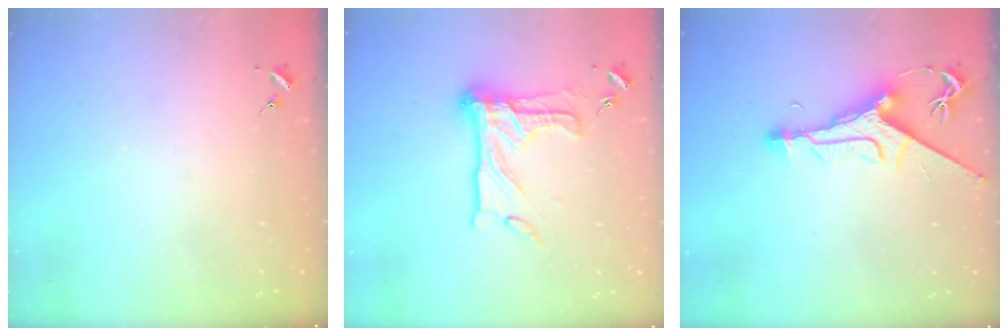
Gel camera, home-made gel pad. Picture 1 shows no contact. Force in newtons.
{"total": 19.0, "press": 18.9, "slide": 1.4}
{"total": 10.5, "press": 10.5, "slide": 0.8}